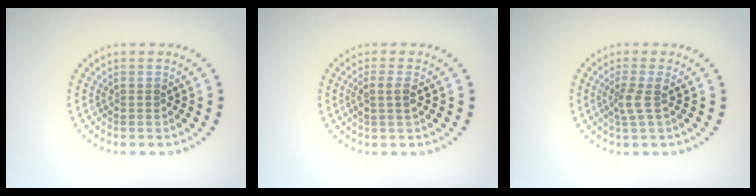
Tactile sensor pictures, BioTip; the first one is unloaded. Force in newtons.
{"total": 1.6, "press": 1.4, "slide": 0.8}
{"total": 2.0, "press": 1.5, "slide": 1.3}